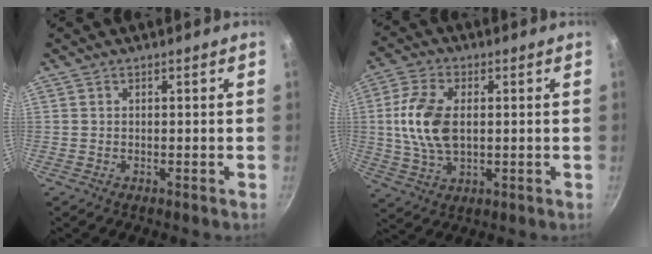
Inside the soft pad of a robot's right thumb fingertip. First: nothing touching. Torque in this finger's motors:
{"motor_torque": [-0.69, 1.01, 0.94, -0.10, 0.14]}